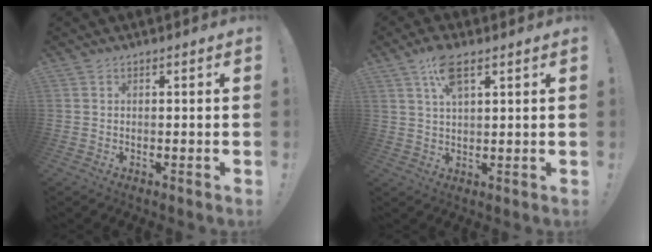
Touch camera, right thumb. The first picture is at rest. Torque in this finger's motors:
{"motor_torque": [0.00, 0.00, 0.11, 0.19, 0.02]}